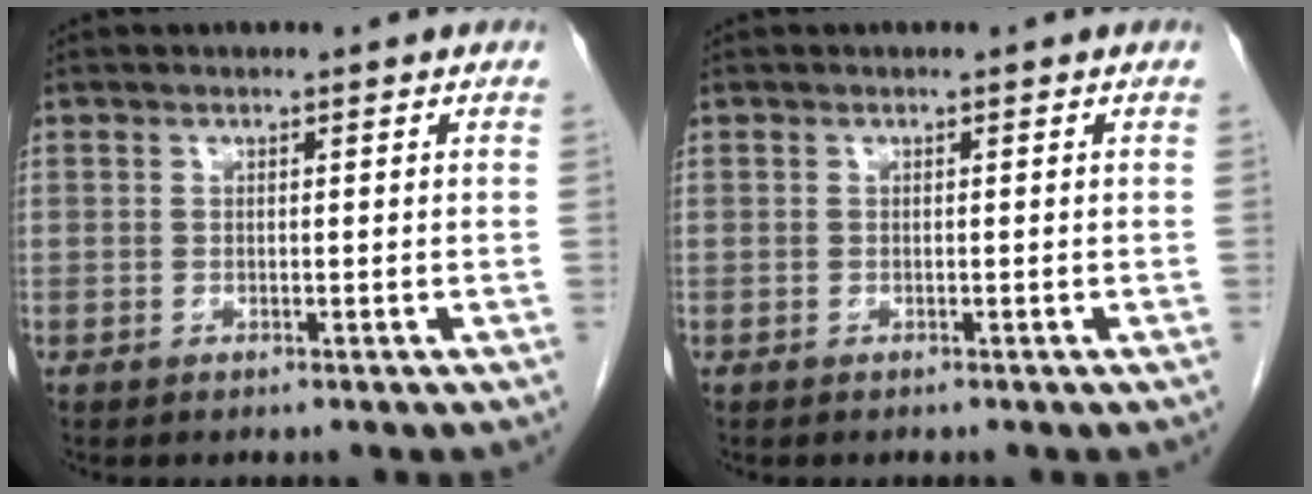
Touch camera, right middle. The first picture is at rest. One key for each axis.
{"total": 0.0}